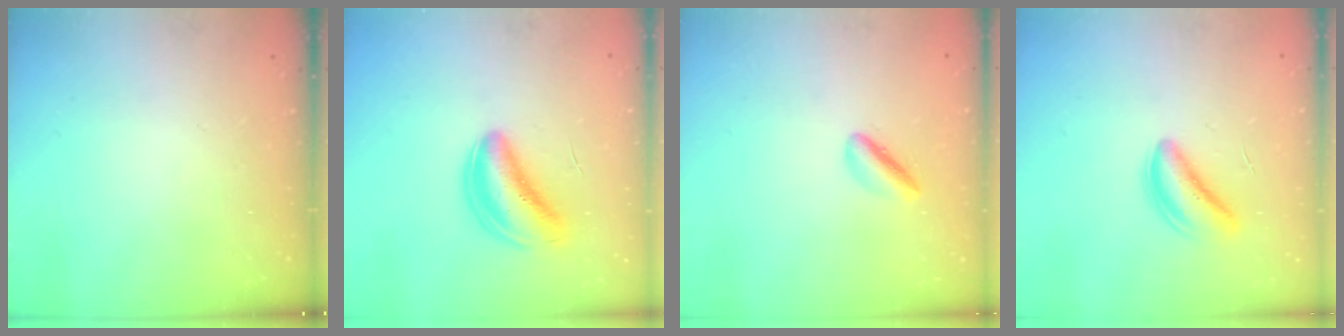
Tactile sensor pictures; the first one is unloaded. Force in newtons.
{"total": 6.5, "press": 6.1, "slide": 2.4}
{"total": 2.8, "press": 2.8, "slide": 0.5}
{"total": 4.4, "press": 4.3, "slide": 0.4}